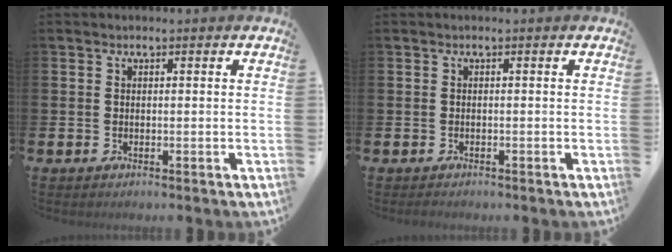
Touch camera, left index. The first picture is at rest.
{"total": 0.5, "force": [-0.5, 0.2, 0.0], "torque": [-0.008, 0.002, -0.010]}